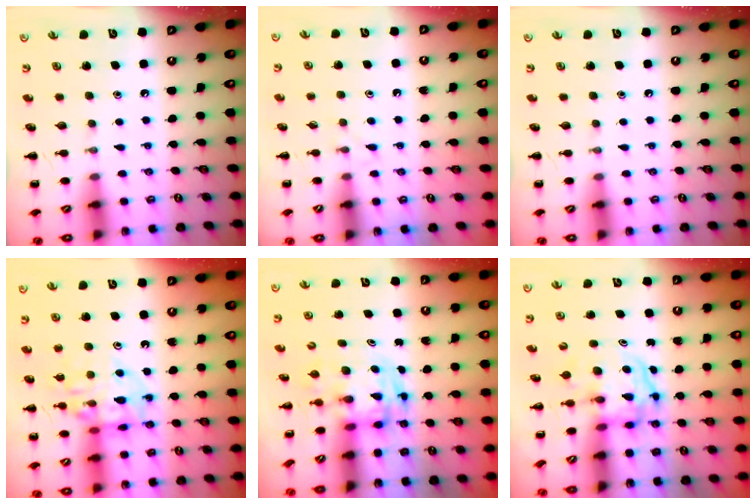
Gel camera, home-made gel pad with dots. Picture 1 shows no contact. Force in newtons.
{"total": 3.7, "press": 3.4, "slide": 1.4}
{"total": 0.0}
{"total": 13.0, "press": 12.9, "slide": 1.9}
{"total": 3.3, "press": 3.3, "slide": 0.6}
{"total": 3.9, "press": 3.8, "slide": 0.6}